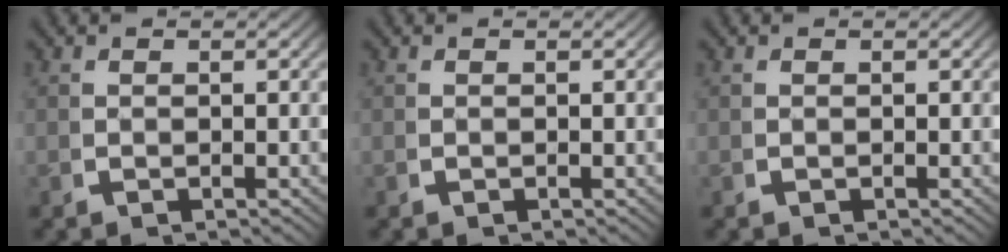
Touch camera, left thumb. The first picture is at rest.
{"total": 0.0}
{"total": 0.0}